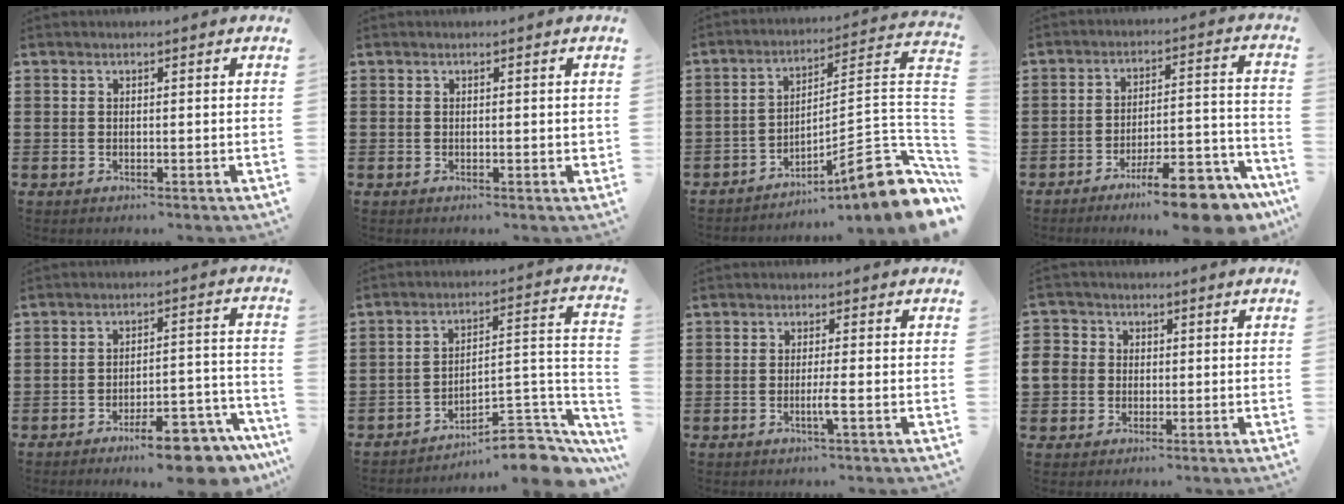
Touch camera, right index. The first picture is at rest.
{"total": 0.5, "force": [0.0, 0.3, 0.4], "torque": [-0.008, 0.003, -0.001]}
{"total": 10.3, "force": [-5.9, 1.1, 8.4], "torque": [-0.114, -0.016, -0.114]}
{"total": 11.6, "force": [-9.3, 1.6, 6.8], "torque": [-0.089, 0.035, -0.166]}
{"total": 9.4, "force": [-7.7, 1.9, 5.0], "torque": [-0.064, 0.027, -0.135]}
{"total": 7.7, "force": [-6.7, 2.2, 3.2], "torque": [-0.031, 0.003, -0.128]}
{"total": 2.6, "force": [-0.8, -0.3, 2.4], "torque": [-0.048, -0.010, -0.019]}
{"total": 4.7, "force": [0.0, 4.5, 1.4], "torque": [-0.057, 0.011, -0.005]}